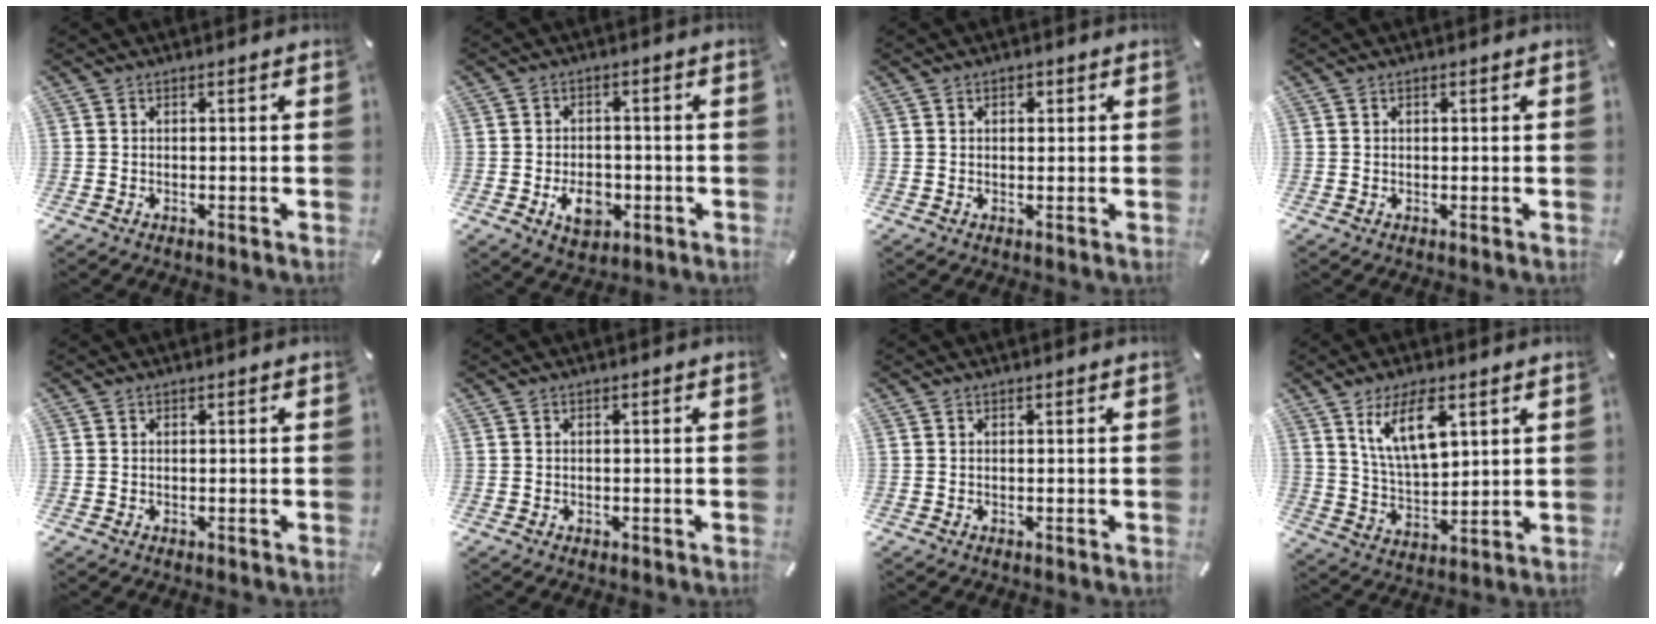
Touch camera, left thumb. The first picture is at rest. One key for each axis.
{"total": 7.6, "fx": -2.2, "fy": 5.5, "fz": 4.8, "tx": -0.079, "ty": 0.006, "tz": -0.037}
{"total": 1.5, "fx": 0.5, "fy": 1.2, "fz": 0.8, "tx": -0.008, "ty": 0.003, "tz": 0.006}
{"total": 0.5, "fx": 0.2, "fy": 0.4, "fz": 0.3, "tx": -0.006, "ty": 0.002, "tz": 0.003}
{"total": 0.0}
{"total": 0.5, "fx": -0.1, "fy": 0.5, "fz": 0.1, "tx": -0.001, "ty": 0.005, "tz": -0.004}
{"total": 0.0}
{"total": 11.8, "fx": 6.4, "fy": 5.2, "fz": 8.4, "tx": -0.174, "ty": -0.019, "tz": 0.111}